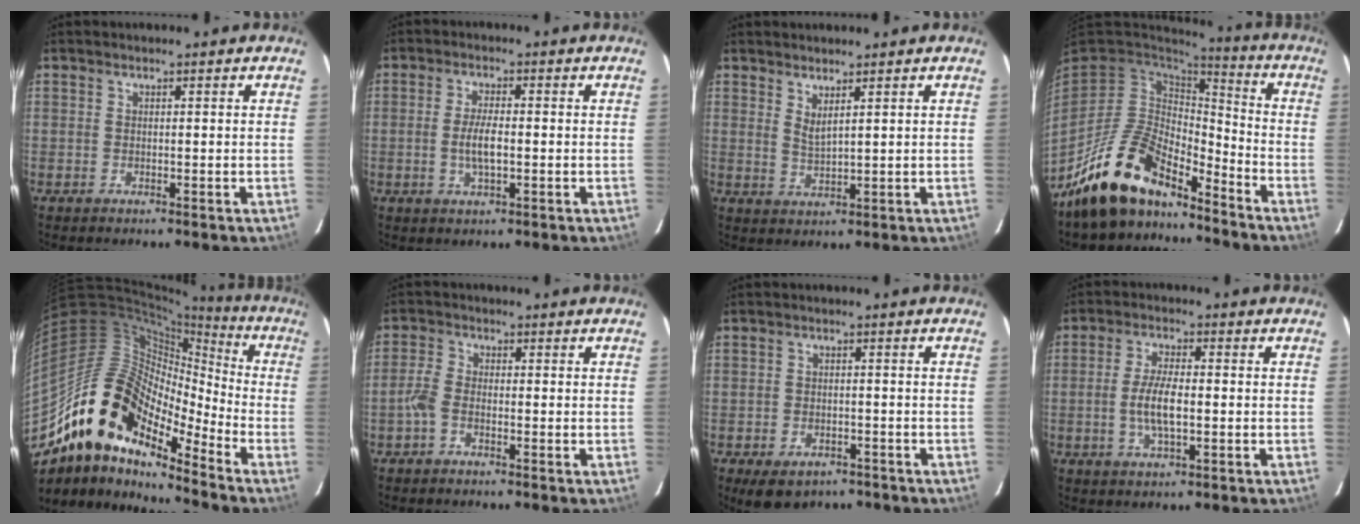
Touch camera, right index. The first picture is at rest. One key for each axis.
{"total": 4.4, "fx": -0.7, "fy": 1.3, "fz": 4.2, "tx": -0.081, "ty": -0.001, "tz": -0.012}
{"total": 2.7, "fx": 2.1, "fy": 0.2, "fz": 1.7, "tx": -0.031, "ty": -0.006, "tz": 0.034}
{"total": 16.2, "fx": -12.7, "fy": 6.4, "fz": 7.7, "tx": -0.174, "ty": -0.002, "tz": -0.226}
{"total": 18.4, "fx": -13.1, "fy": 7.4, "fz": 10.6, "tx": -0.180, "ty": -0.009, "tz": -0.257}
{"total": 3.0, "fx": -1.6, "fy": 1.4, "fz": 2.0, "tx": -0.053, "ty": 0.006, "tz": -0.037}
{"total": 7.9, "fx": -5.3, "fy": 4.6, "fz": 3.6, "tx": -0.074, "ty": -0.008, "tz": -0.065}
{"total": 6.2, "fx": -1.0, "fy": 1.9, "fz": 5.8, "tx": -0.116, "ty": 0.001, "tz": -0.019}